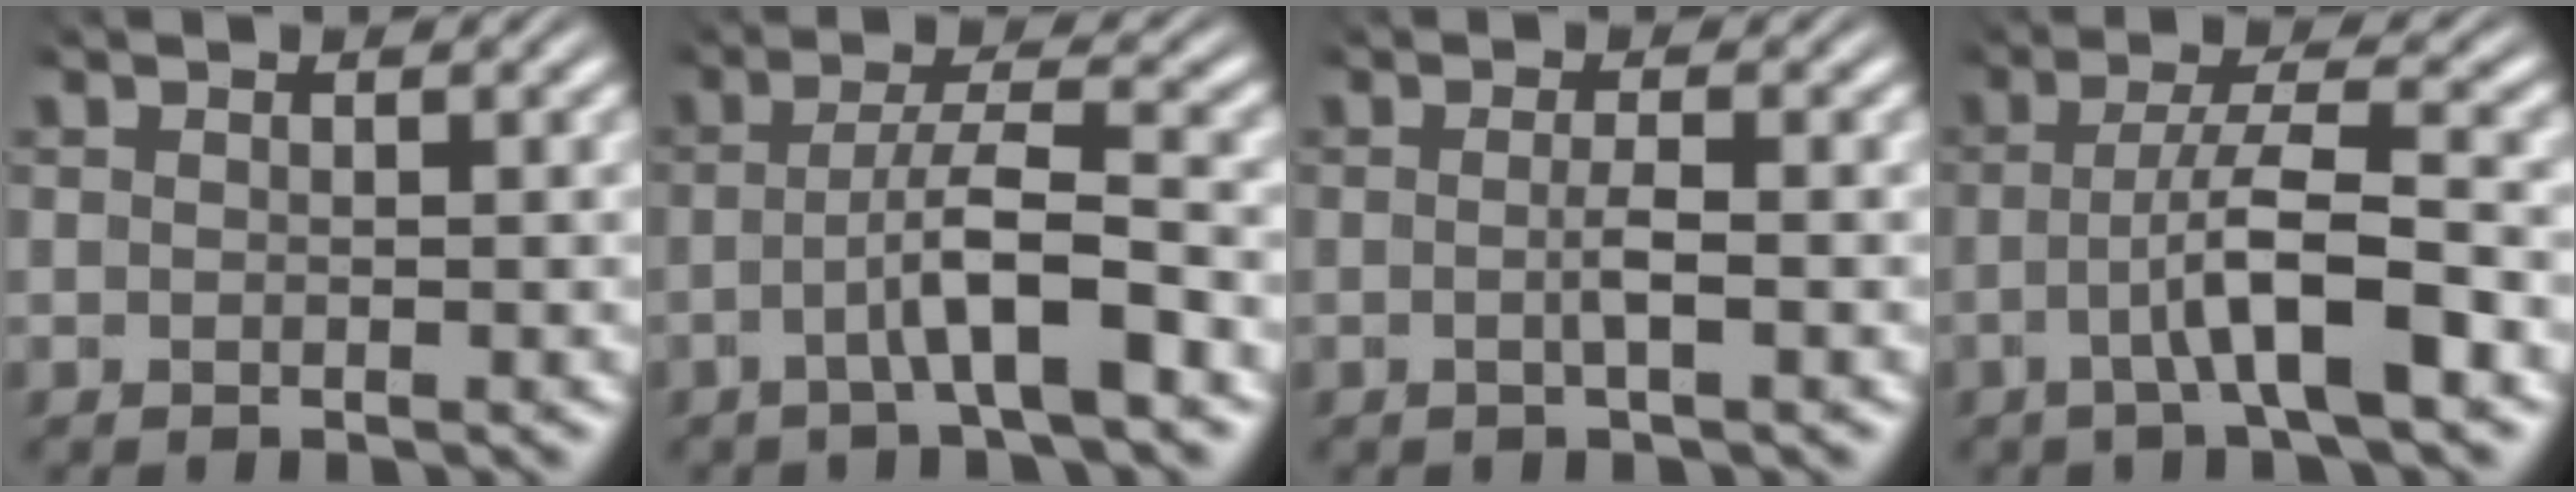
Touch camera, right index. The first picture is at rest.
{"total": 4.2, "force": [-1.8, 0.5, 3.8], "torque": [-0.066, 0.006, -0.033]}
{"total": 1.5, "force": [-0.6, -0.2, 1.4], "torque": [-0.027, -0.003, -0.013]}
{"total": 4.9, "force": [-1.6, 0.9, 4.6], "torque": [-0.081, 0.001, -0.028]}